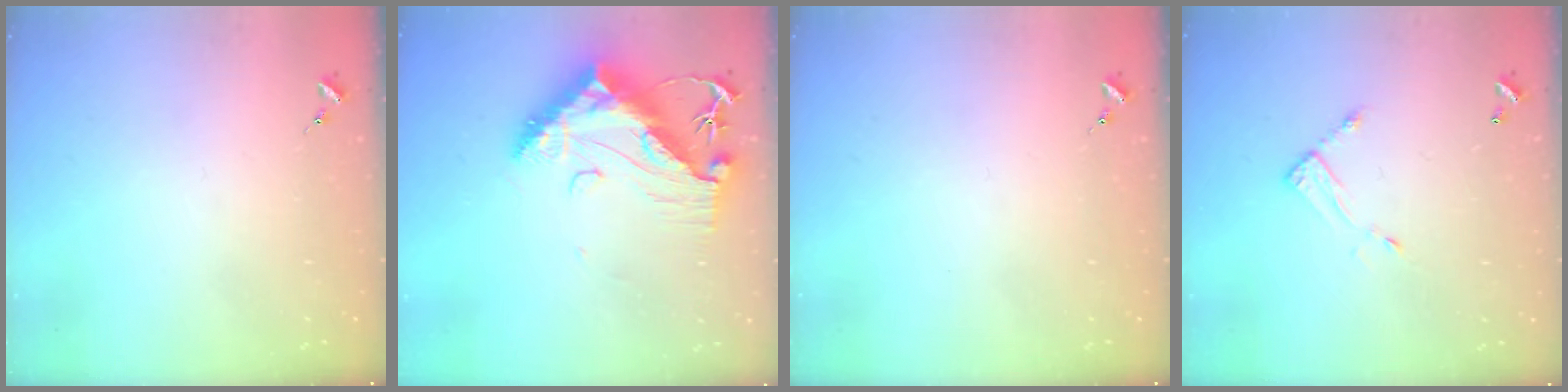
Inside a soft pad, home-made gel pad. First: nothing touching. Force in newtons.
{"total": 16.5, "press": 16.4, "slide": 1.3}
{"total": 0.0}
{"total": 7.1, "press": 7.1, "slide": 0.5}